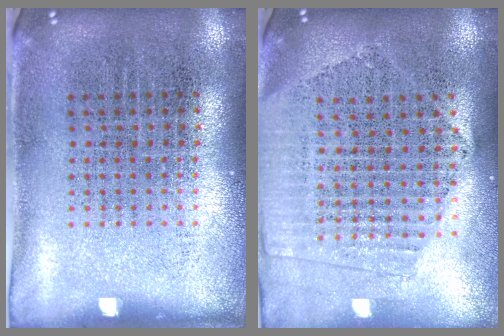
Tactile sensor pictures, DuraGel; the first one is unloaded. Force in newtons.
{"total": 2.0, "press": 1.8, "slide": 0.9}